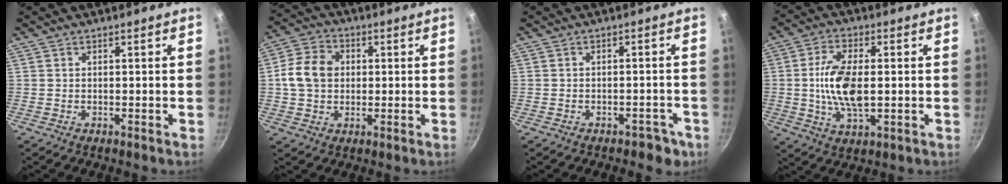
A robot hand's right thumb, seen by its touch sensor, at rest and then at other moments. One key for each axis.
{"total": 9.4, "fx": 0.7, "fy": 7.4, "fz": 5.7, "tx": -0.094, "ty": 0.018, "tz": 0.006}
{"total": 4.0, "fx": -2.9, "fy": 2.2, "fz": 1.6, "tx": -0.008, "ty": 0.023, "tz": -0.035}
{"total": 11.4, "fx": 0.0, "fy": 5.3, "fz": 10.0, "tx": -0.196, "ty": -0.003, "tz": 0.001}